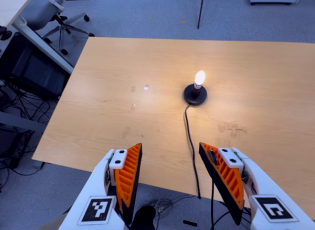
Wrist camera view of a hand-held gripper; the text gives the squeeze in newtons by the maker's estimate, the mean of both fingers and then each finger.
{"total": 0.0}